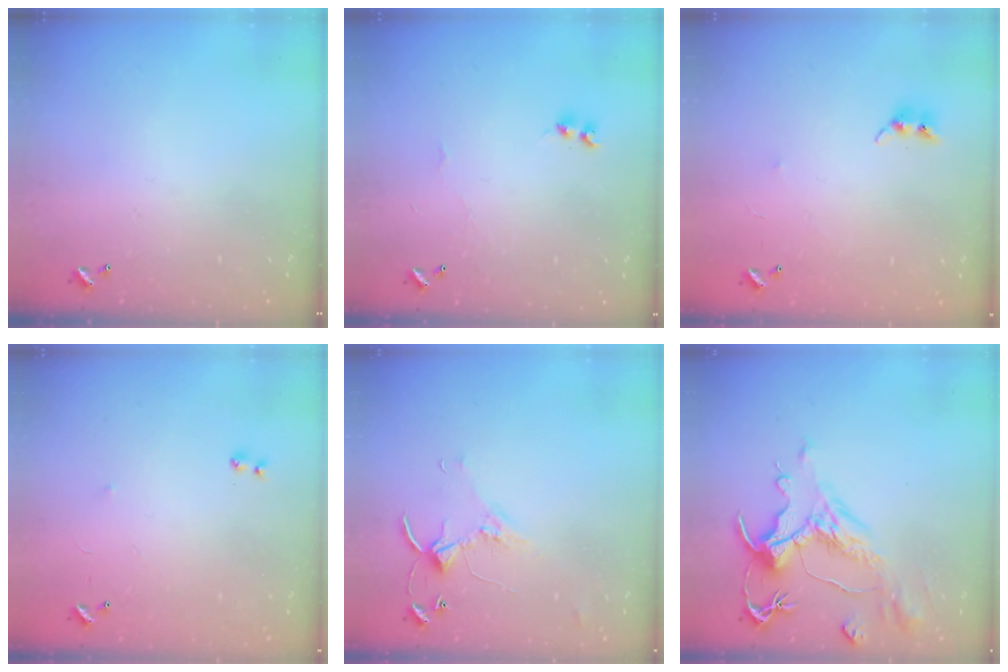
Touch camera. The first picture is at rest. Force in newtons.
{"total": 2.1, "press": 2.1, "slide": 0.5}
{"total": 6.2, "press": 6.2, "slide": 0.2}
{"total": 7.4, "press": 7.3, "slide": 0.6}
{"total": 2.8, "press": 2.8, "slide": 0.4}
{"total": 2.0, "press": 1.5, "slide": 1.4}